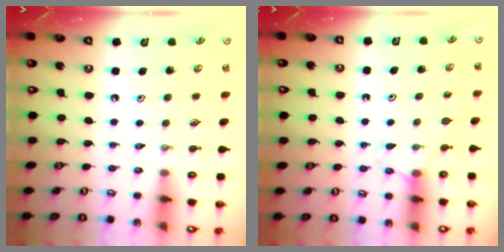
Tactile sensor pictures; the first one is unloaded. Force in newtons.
{"total": 4.5, "press": 4.5, "slide": 0.5}